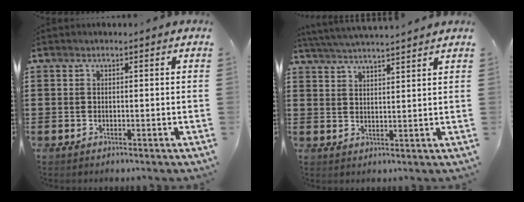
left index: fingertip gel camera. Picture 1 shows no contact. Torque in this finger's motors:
{"motor_torque": [1.12, -1.02, 0.21, 0.13]}